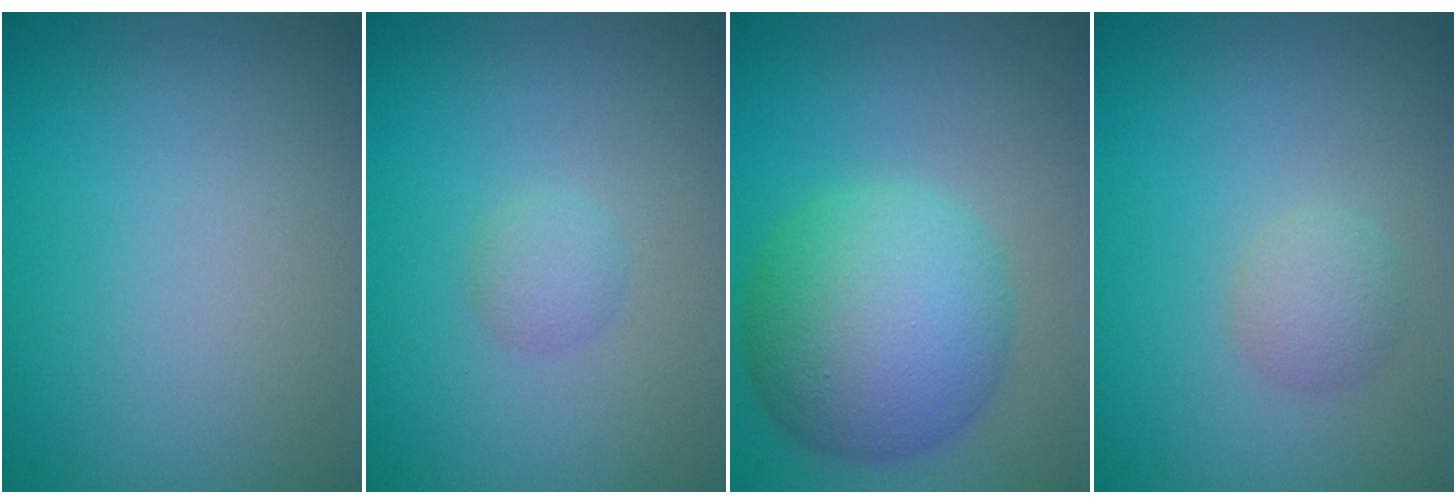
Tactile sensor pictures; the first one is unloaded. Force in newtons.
{"total": 1.3, "press": 1.3, "slide": 0.1}
{"total": 8.7, "press": 8.6, "slide": 0.2}
{"total": 1.9, "press": 1.9, "slide": 0.1}